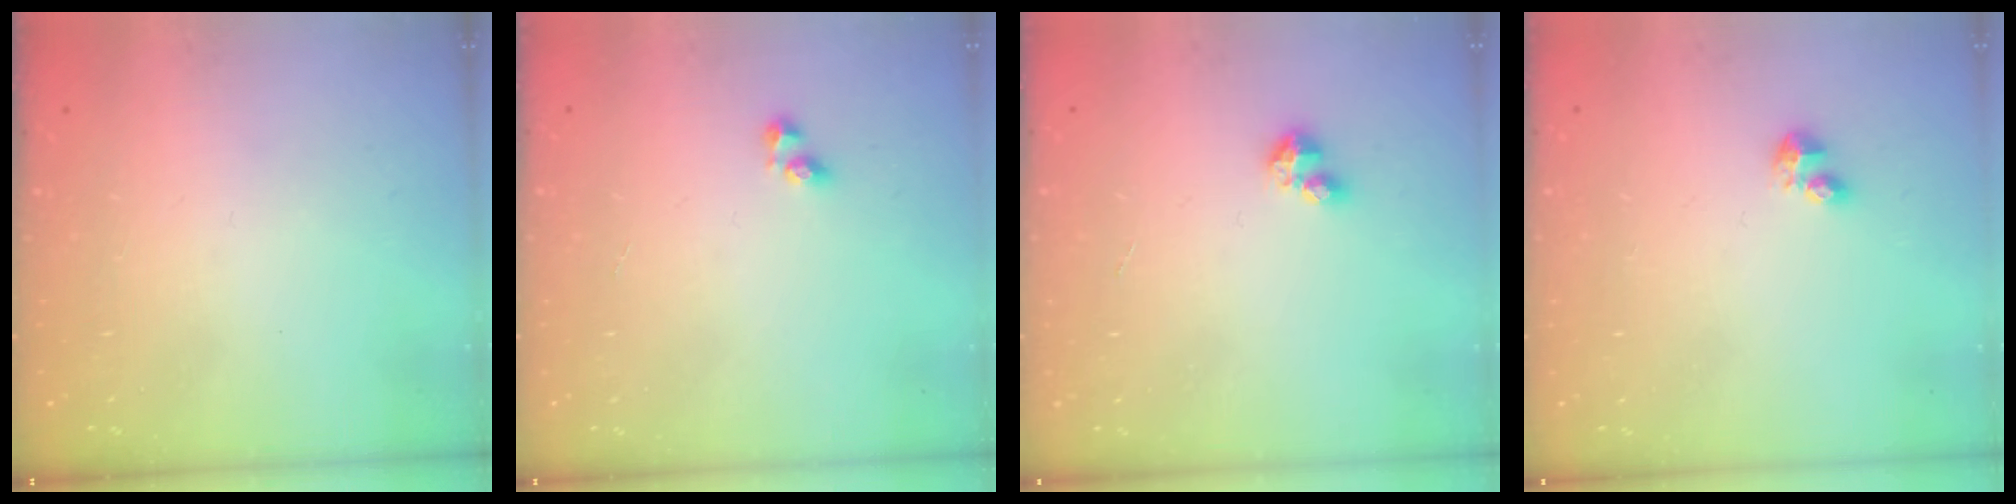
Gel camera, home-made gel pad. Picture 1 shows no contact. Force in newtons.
{"total": 2.5, "press": 2.2, "slide": 1.3}
{"total": 2.8, "press": 2.8, "slide": 0.2}
{"total": 2.3, "press": 2.2, "slide": 0.5}